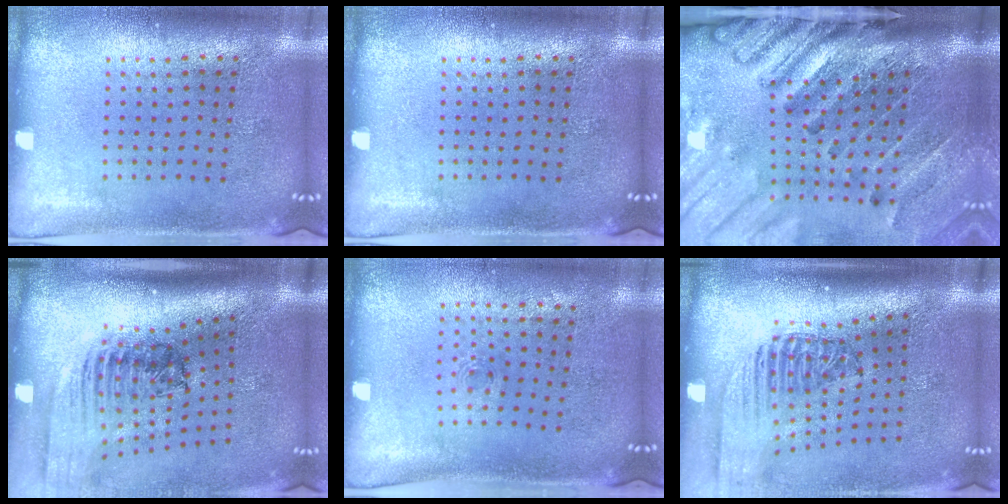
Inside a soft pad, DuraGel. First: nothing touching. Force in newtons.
{"total": 0.0}
{"total": 4.4, "press": 3.3, "slide": 3.0}
{"total": 2.6, "press": 1.8, "slide": 1.8}
{"total": 0.6, "press": 0.3, "slide": 0.5}
{"total": 2.4, "press": 1.8, "slide": 1.7}